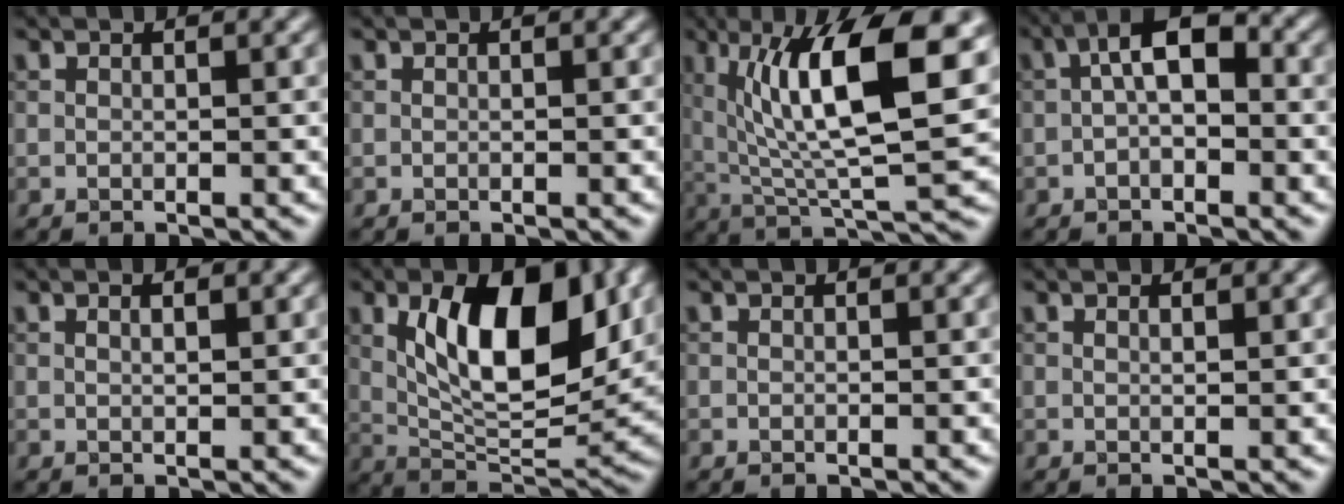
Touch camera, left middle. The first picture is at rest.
{"total": 0.0}
{"total": 12.3, "force": [3.5, 3.2, 11.3], "torque": [-0.182, 0.003, 0.063]}
{"total": 4.2, "force": [-0.2, 1.9, 3.7], "torque": [-0.060, 0.017, -0.013]}
{"total": 1.3, "force": [0.6, 0.4, 1.1], "torque": [-0.010, -0.011, 0.011]}
{"total": 10.3, "force": [2.2, 4.5, 8.9], "torque": [-0.140, -0.004, 0.040]}
{"total": 0.0}
{"total": 0.6, "force": [0.4, 0.1, 0.4], "torque": [-0.008, -0.002, 0.005]}